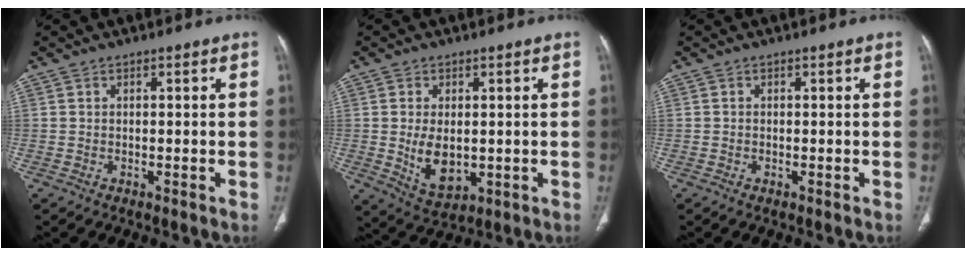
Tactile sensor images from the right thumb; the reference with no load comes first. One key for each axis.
{"total": 7.7, "fx": -0.3, "fy": 4.7, "fz": 6.2, "tx": -0.098, "ty": -0.014, "tz": 0.010}
{"total": 0.0}